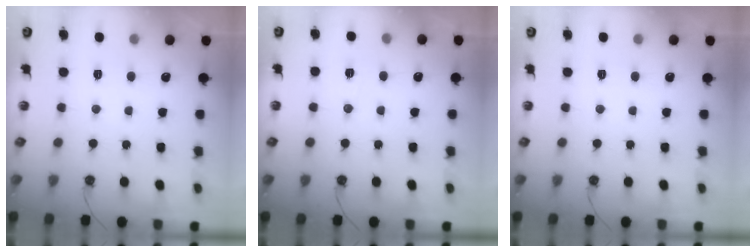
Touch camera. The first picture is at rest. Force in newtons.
{"total": 5.9, "press": 5.7, "slide": 1.5}
{"total": 0.0}